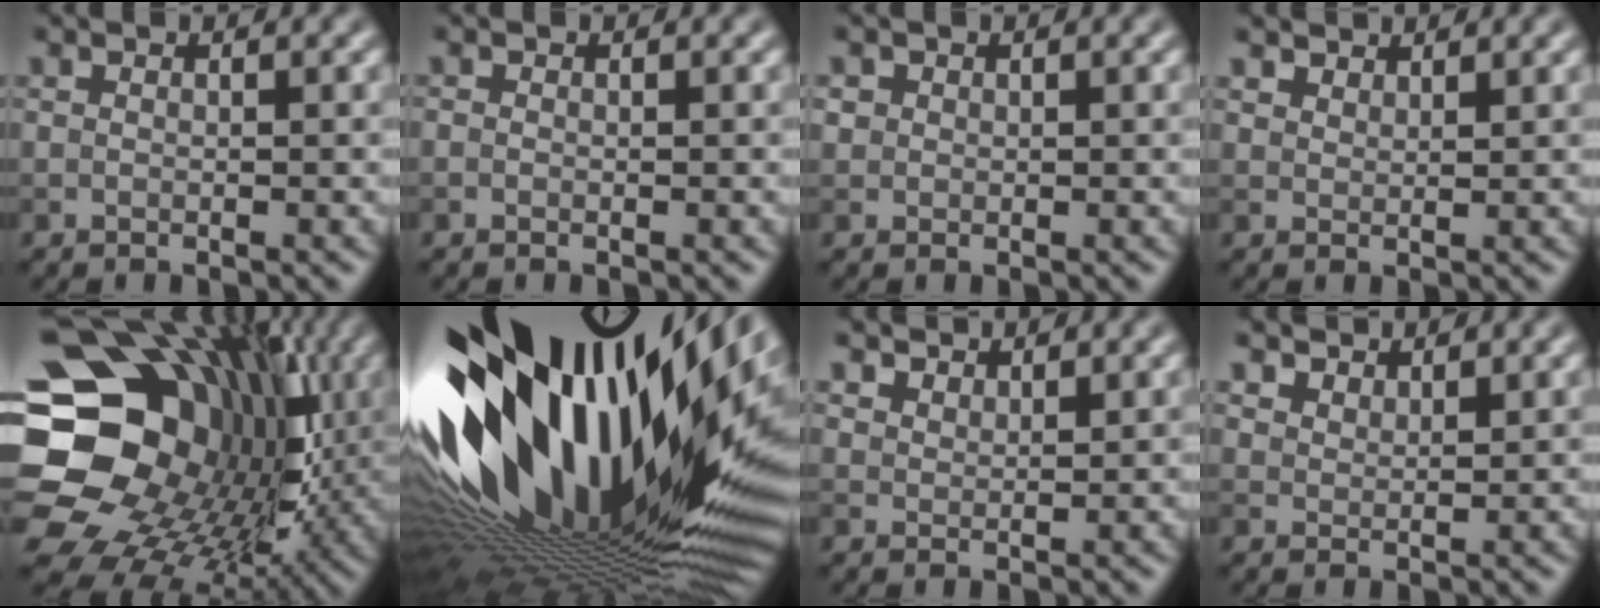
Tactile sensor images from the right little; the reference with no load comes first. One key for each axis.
{"total": 0.0}
{"total": 0.9, "fx": 0.2, "fy": 0.8, "fz": 0.1, "tx": 0.005, "ty": -0.002, "tz": 0.005}
{"total": 2.4, "fx": 2.2, "fy": 0.9, "fz": 0.4, "tx": -0.014, "ty": -0.010, "tz": 0.050}
{"total": 21.1, "fx": 1.0, "fy": 18.1, "fz": 10.9, "tx": -0.189, "ty": -0.012, "tz": 0.002}
{"total": 20.5, "fx": 4.7, "fy": 8.1, "fz": 18.2, "tx": -0.324, "ty": -0.028, "tz": 0.088}
{"total": 2.9, "fx": 2.7, "fy": 1.0, "fz": 0.5, "tx": -0.018, "ty": -0.010, "tz": 0.061}
{"total": 3.3, "fx": 3.0, "fy": 1.1, "fz": 0.6, "tx": -0.021, "ty": -0.012, "tz": 0.068}